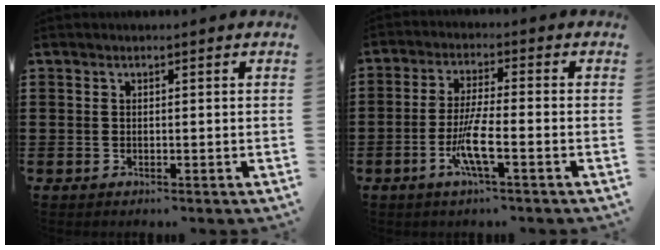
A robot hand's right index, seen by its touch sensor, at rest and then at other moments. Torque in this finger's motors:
{"motor_torque": [1.15, 0.99, 0.18, 0.11]}